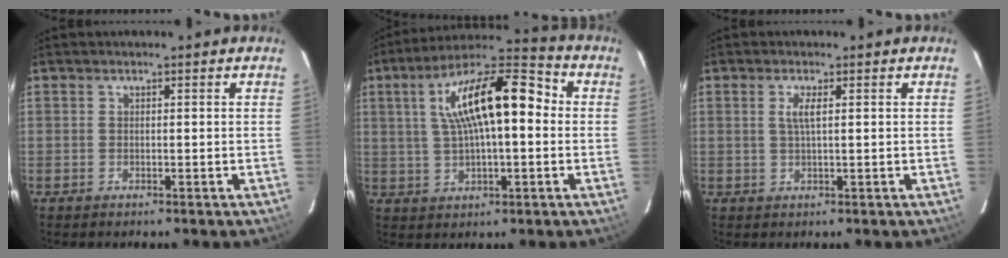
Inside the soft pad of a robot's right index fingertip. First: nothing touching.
{"total": 16.7, "force": [2.6, 6.0, 15.4], "torque": [-0.267, 0.034, 0.037]}
{"total": 2.3, "force": [0.7, 0.3, 2.2], "torque": [-0.044, 0.001, 0.013]}